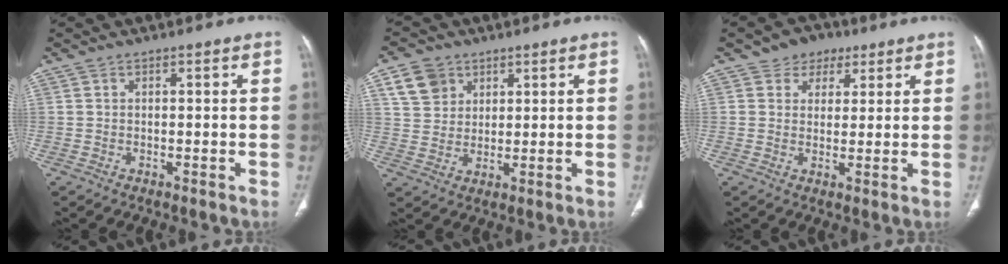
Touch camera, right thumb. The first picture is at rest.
{"total": 7.1, "force": [3.6, 5.6, 2.5], "torque": [-0.026, -0.010, 0.073]}
{"total": 5.6, "force": [3.1, 4.4, 1.4], "torque": [0.011, -0.007, 0.045]}